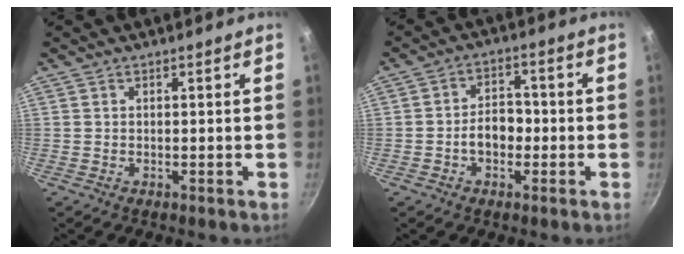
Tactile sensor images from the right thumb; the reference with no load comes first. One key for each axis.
{"total": 5.8, "fx": -1.4, "fy": 4.1, "fz": 3.8, "tx": -0.033, "ty": 0.023, "tz": -0.026}